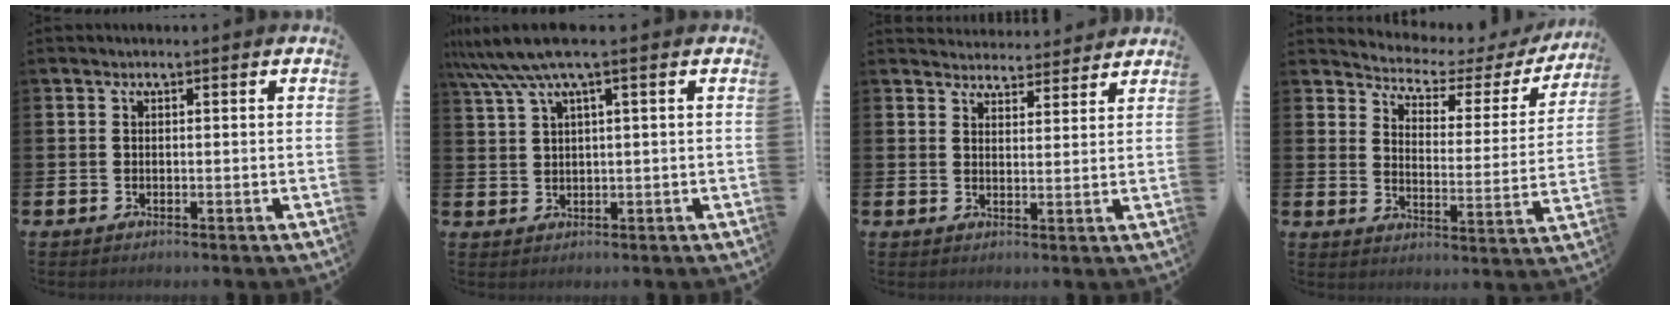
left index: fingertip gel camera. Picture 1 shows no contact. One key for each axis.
{"total": 6.1, "fx": 3.8, "fy": 0.5, "fz": 4.7, "tx": -0.102, "ty": -0.002, "tz": 0.068}
{"total": 3.8, "fx": 3.7, "fy": 0.7, "fz": -0.3, "tx": -0.002, "ty": -0.023, "tz": 0.068}
{"total": 3.5, "fx": 3.1, "fy": 1.4, "fz": 0.8, "tx": -0.042, "ty": -0.029, "tz": 0.042}